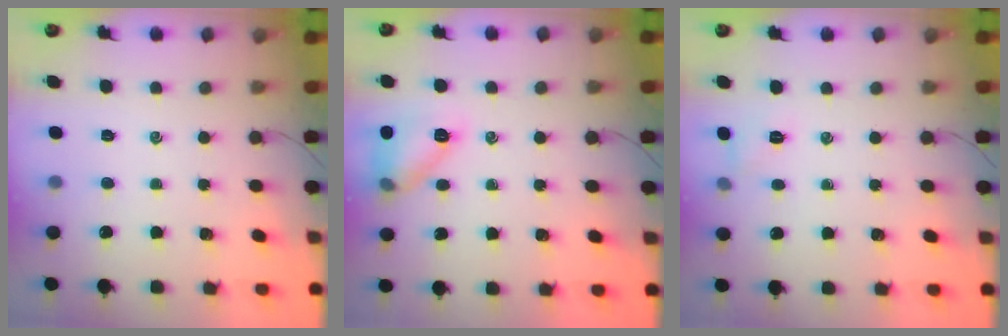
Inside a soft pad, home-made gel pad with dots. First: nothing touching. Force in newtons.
{"total": 11.3, "press": 11.3, "slide": 0.4}
{"total": 5.2, "press": 5.0, "slide": 1.5}